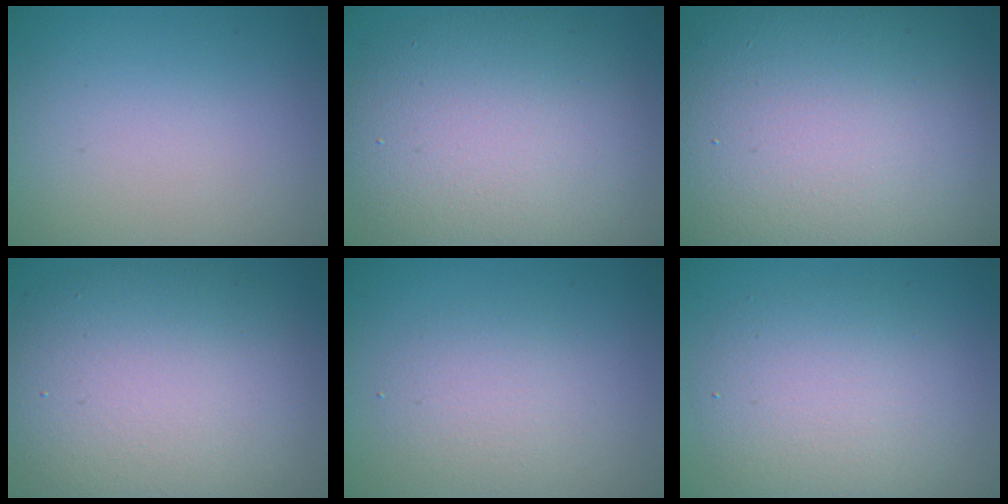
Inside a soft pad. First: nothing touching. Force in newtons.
{"total": 9.2, "press": 9.1, "slide": 0.9}
{"total": 17.1, "press": 17.1, "slide": 1.0}
{"total": 9.9, "press": 9.9, "slide": 1.0}
{"total": 2.5, "press": 2.5, "slide": 0.1}
{"total": 4.8, "press": 4.8, "slide": 0.1}